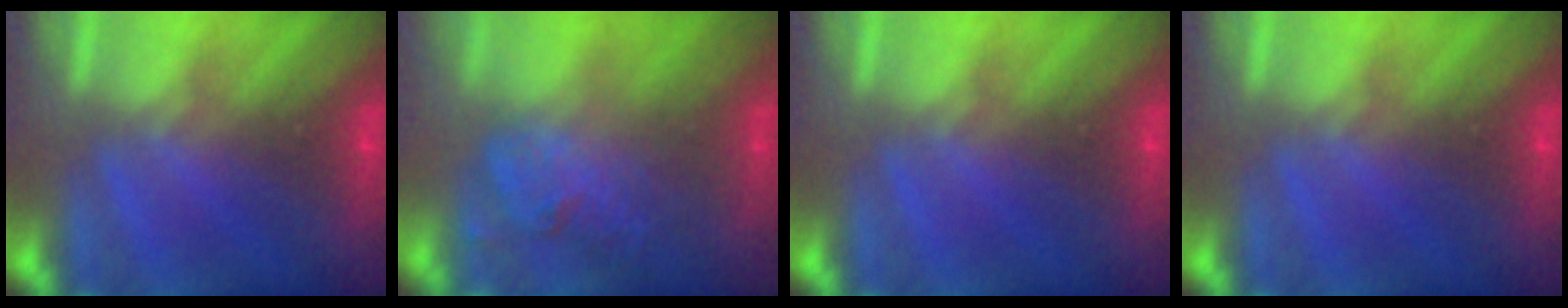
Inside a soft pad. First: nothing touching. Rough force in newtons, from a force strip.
{"total": 2.3}
{"total": 0.0}
{"total": 0.0}